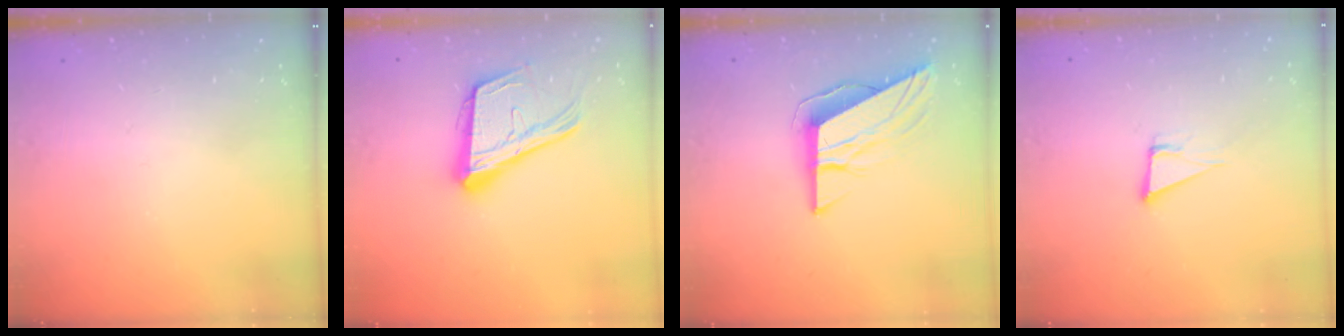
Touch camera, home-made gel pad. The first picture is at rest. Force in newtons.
{"total": 17.9, "press": 17.3, "slide": 4.5}
{"total": 9.4, "press": 9.4, "slide": 0.4}
{"total": 3.8, "press": 1.9, "slide": 3.3}